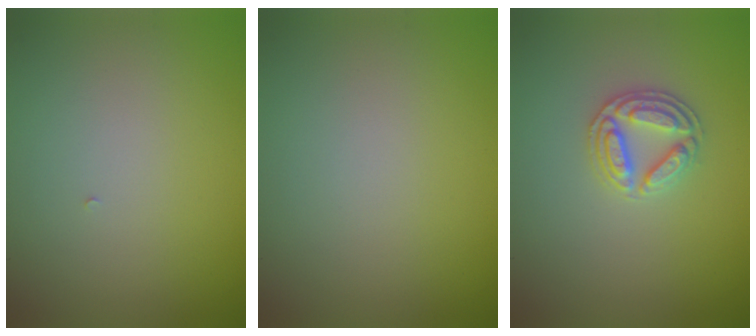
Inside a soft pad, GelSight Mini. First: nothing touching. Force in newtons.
{"total": 0.0}
{"total": 2.8, "press": 2.8, "slide": 0.3}